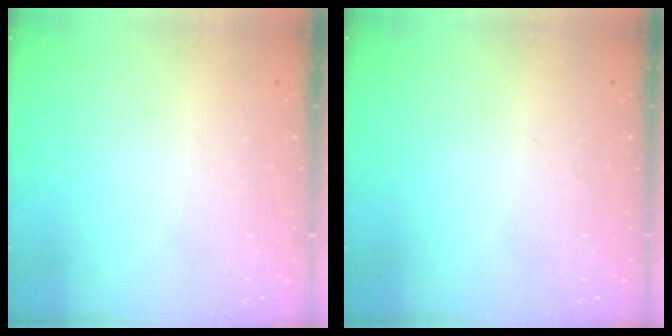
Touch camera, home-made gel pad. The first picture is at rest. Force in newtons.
{"total": 0.0}